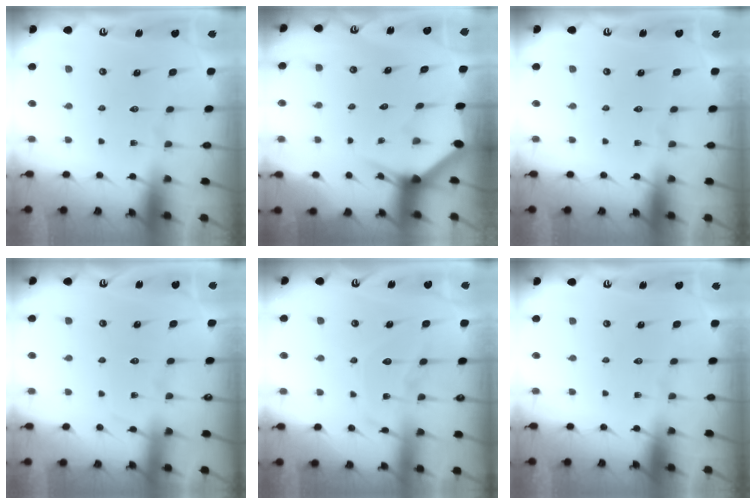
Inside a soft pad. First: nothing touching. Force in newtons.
{"total": 3.1, "press": 3.1, "slide": 0.1}
{"total": 0.0}
{"total": 5.0, "press": 5.0, "slide": 0.7}
{"total": 10.2, "press": 10.2, "slide": 0.8}
{"total": 0.0}